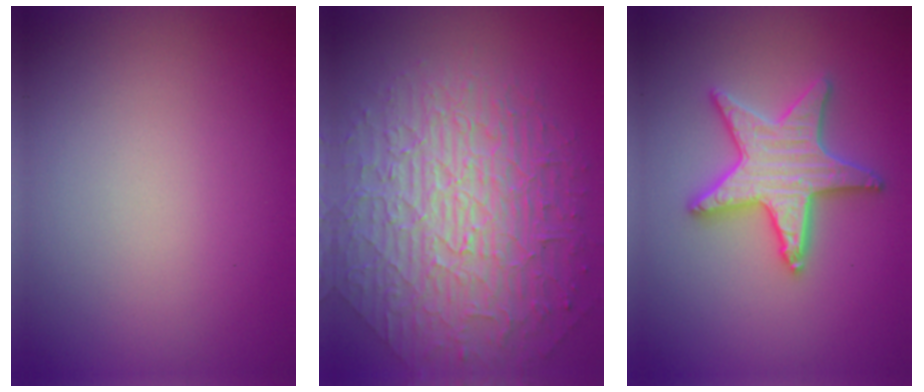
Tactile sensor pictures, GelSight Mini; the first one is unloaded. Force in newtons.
{"total": 10.2, "press": 6.7, "slide": 7.6}
{"total": 5.2, "press": 5.1, "slide": 0.9}